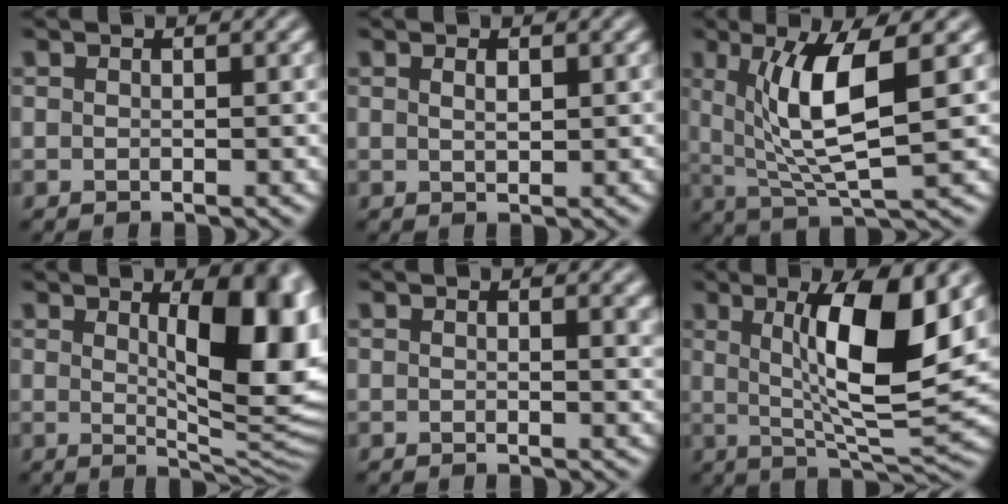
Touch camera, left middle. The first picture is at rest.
{"total": 0.6, "force": [0.3, 0.1, 0.5], "torque": [-0.014, 0.000, 0.008]}
{"total": 7.6, "force": [1.5, 1.9, 7.2], "torque": [-0.142, -0.013, 0.039]}
{"total": 10.5, "force": [1.8, 3.4, 9.7], "torque": [-0.122, -0.010, 0.039]}
{"total": 2.0, "force": [1.0, 0.8, 1.5], "torque": [-0.009, 0.002, 0.013]}
{"total": 9.8, "force": [2.0, 2.3, 9.2], "torque": [-0.152, -0.010, 0.048]}